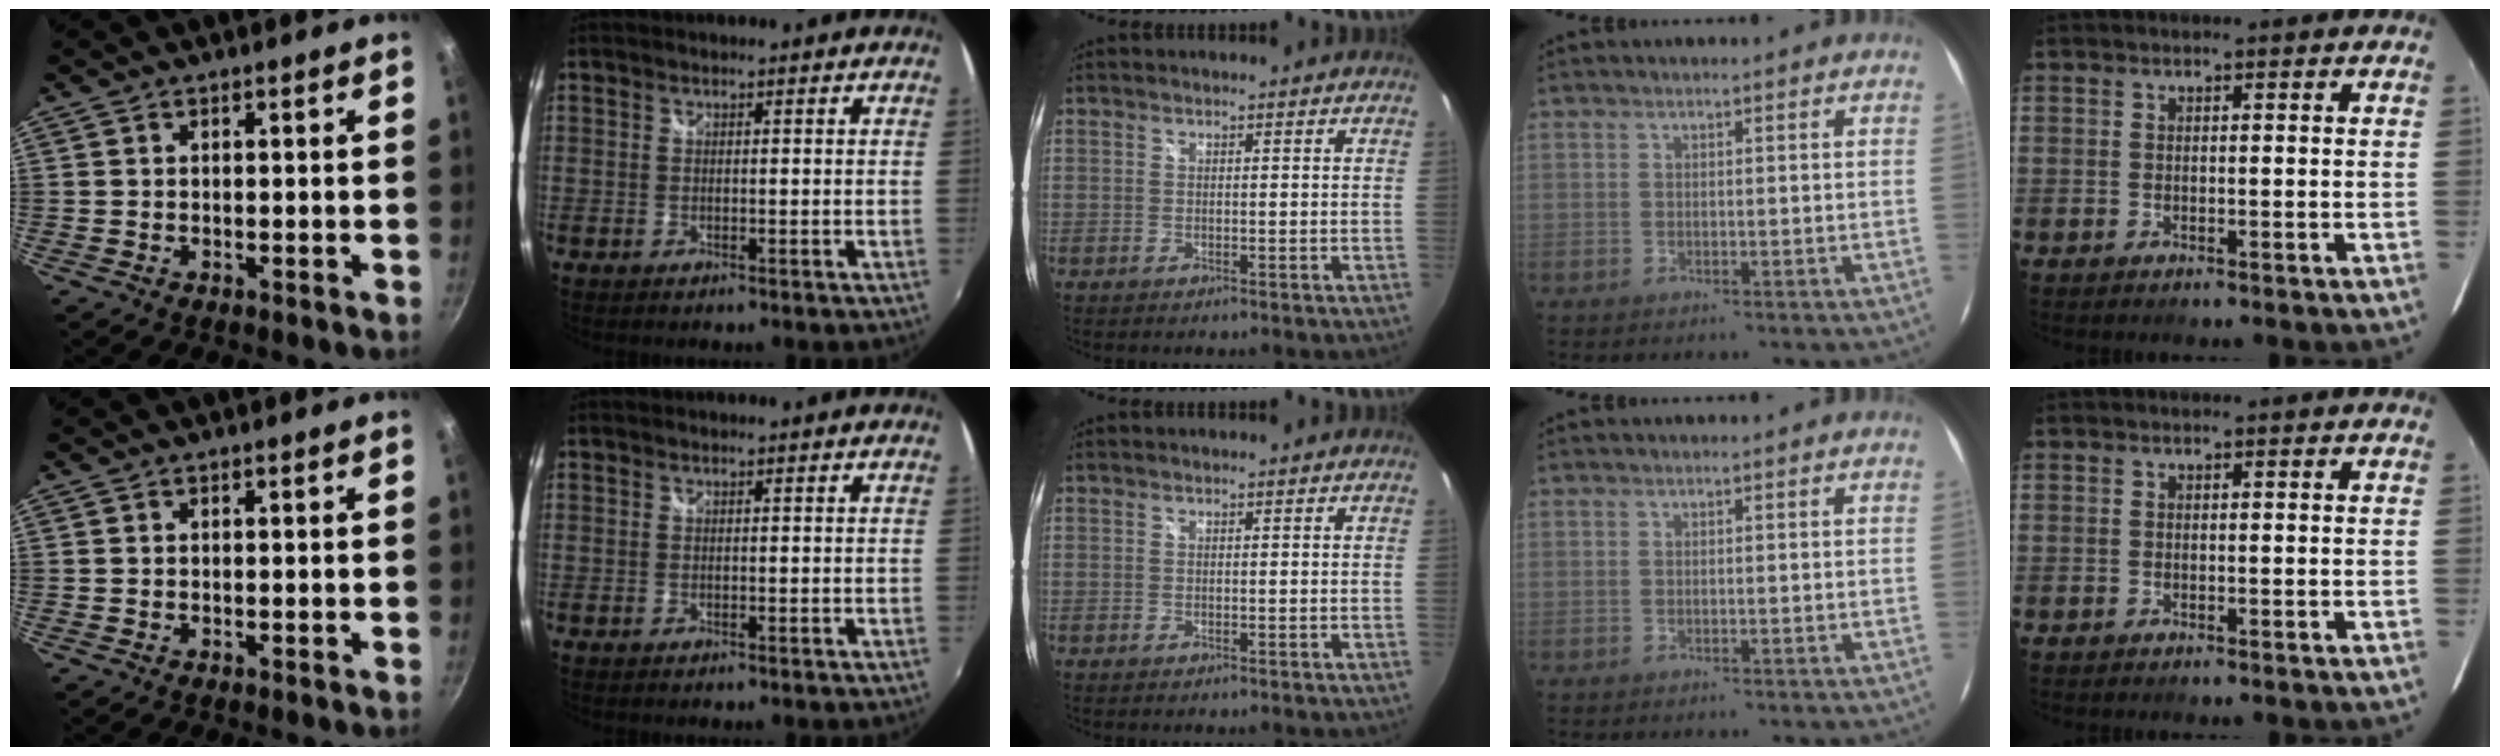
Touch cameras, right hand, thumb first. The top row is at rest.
{}